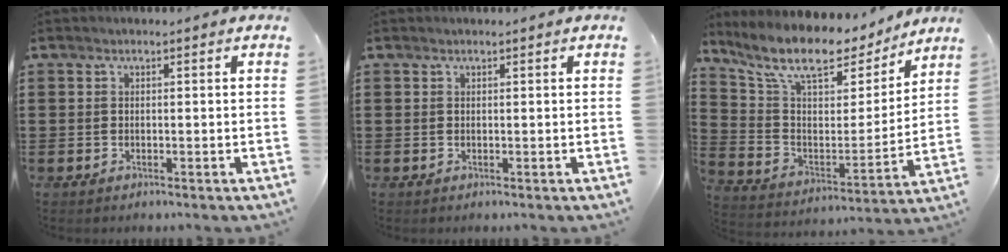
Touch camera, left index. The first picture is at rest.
{"total": 0.0}
{"total": 10.4, "force": [8.1, 3.2, 5.8], "torque": [-0.133, -0.049, 0.135]}